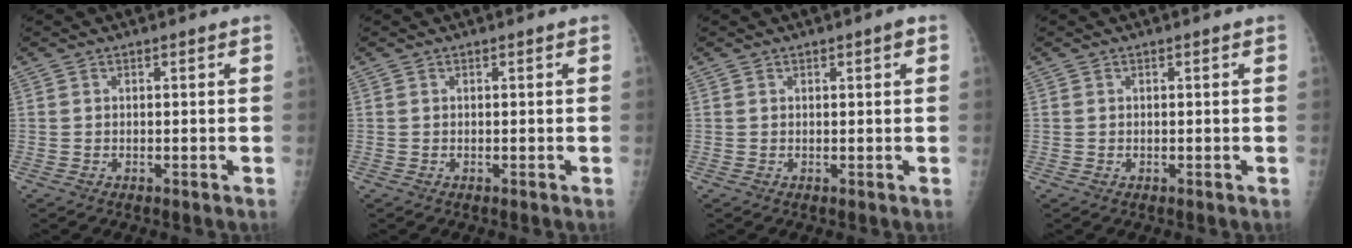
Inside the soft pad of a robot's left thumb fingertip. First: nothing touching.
{"total": 0.0}
{"total": 1.3, "force": [0.6, 0.4, 1.0], "torque": [-0.012, 0.000, 0.008]}
{"total": 0.0}